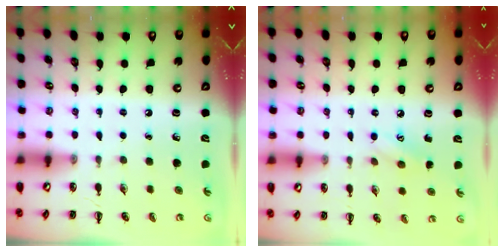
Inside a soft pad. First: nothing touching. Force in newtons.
{"total": 6.7, "press": 6.5, "slide": 1.6}